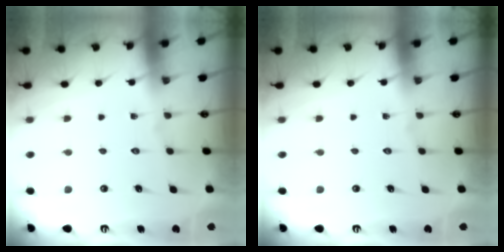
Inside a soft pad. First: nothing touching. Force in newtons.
{"total": 0.0}